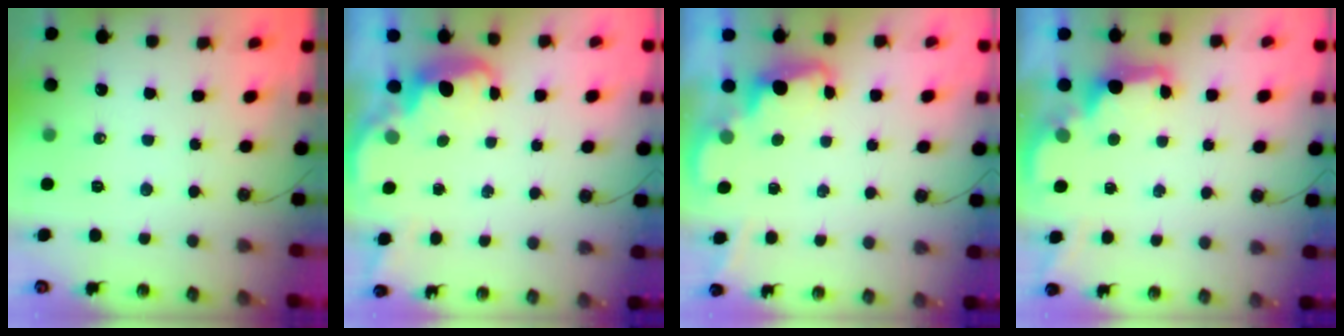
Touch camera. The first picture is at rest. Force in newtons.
{"total": 1.9, "press": 1.9, "slide": 0.5}
{"total": 2.2, "press": 2.1, "slide": 0.5}
{"total": 2.5, "press": 2.4, "slide": 0.6}